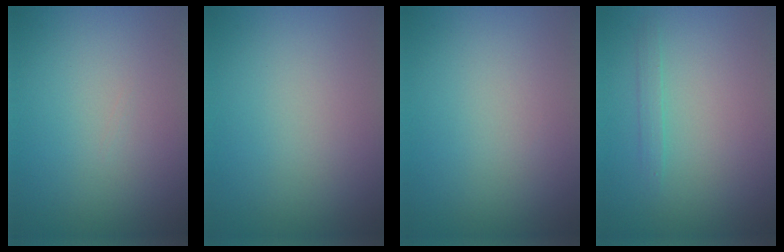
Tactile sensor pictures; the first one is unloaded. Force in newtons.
{"total": 0.0}
{"total": 0.0}
{"total": 0.9, "press": 0.9, "slide": 0.1}